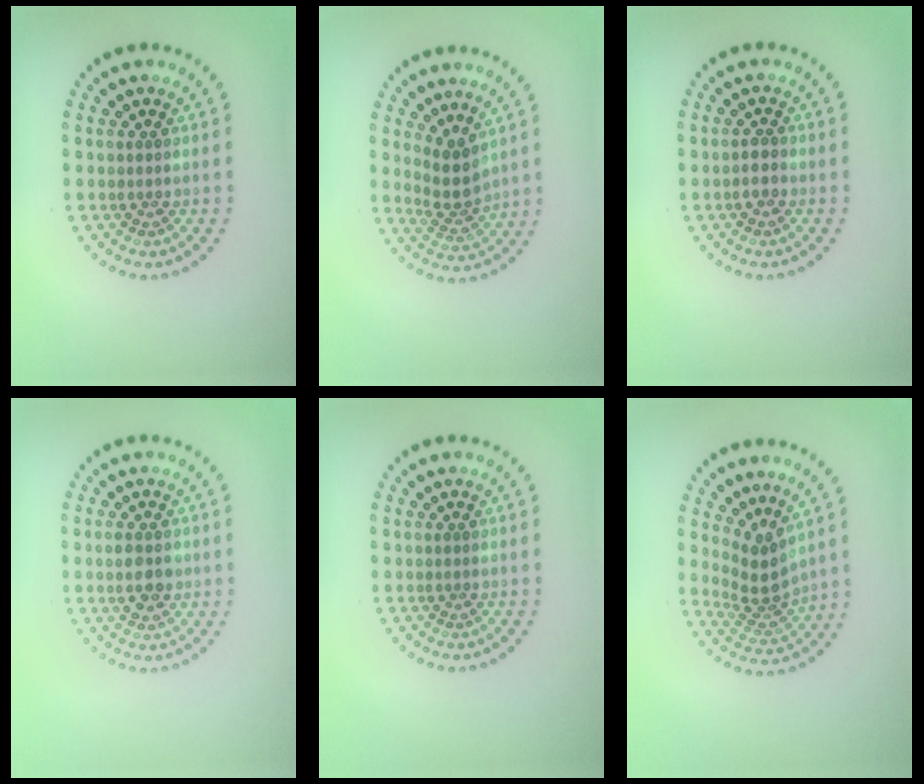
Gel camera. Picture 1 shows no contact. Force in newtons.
{"total": 3.0, "press": 2.3, "slide": 2.0}
{"total": 1.2, "press": 1.0, "slide": 0.5}
{"total": 2.7, "press": 2.7, "slide": 0.1}
{"total": 0.0}
{"total": 3.3, "press": 2.3, "slide": 2.4}